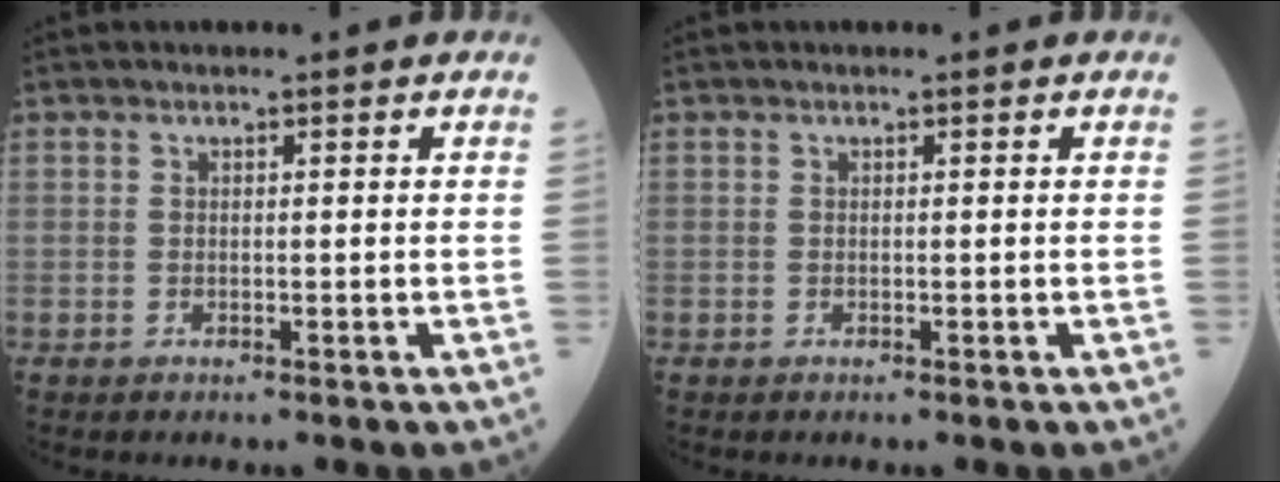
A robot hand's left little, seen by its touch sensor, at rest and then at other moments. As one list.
[{"total": 0.0}]